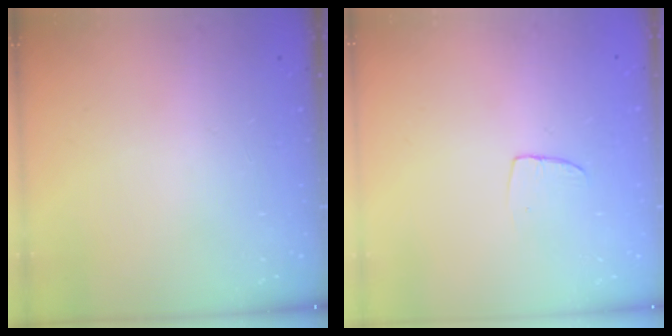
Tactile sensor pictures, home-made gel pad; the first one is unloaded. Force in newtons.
{"total": 3.1, "press": 3.1, "slide": 0.2}